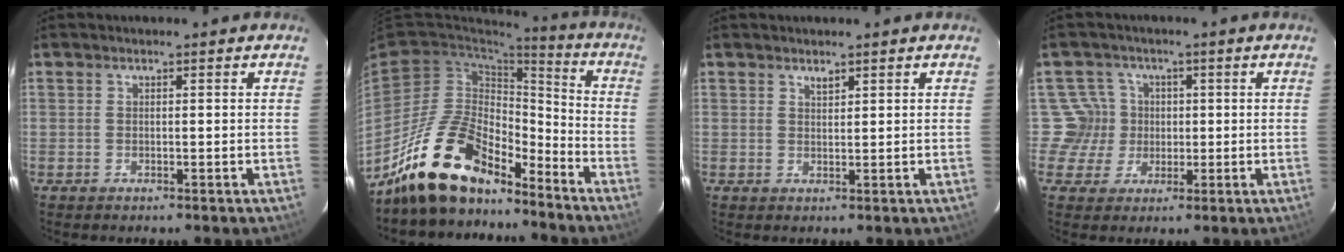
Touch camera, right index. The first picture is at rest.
{"total": 17.6, "force": [-14.1, 6.7, 8.1], "torque": [-0.162, 0.015, -0.245]}
{"total": 1.2, "force": [1.0, 0.5, 0.5], "torque": [-0.007, 0.001, 0.018]}
{"total": 5.5, "force": [-0.1, 5.5, -0.6], "torque": [0.023, 0.012, -0.009]}